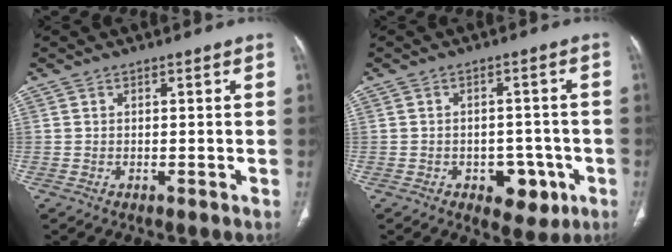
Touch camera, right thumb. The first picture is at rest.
{"total": 6.9, "force": [-2.8, 4.6, 4.4], "torque": [-0.027, 0.017, -0.029]}